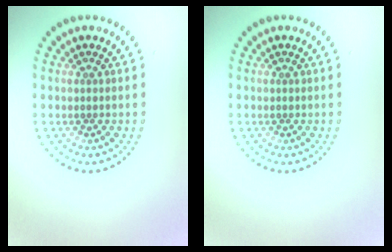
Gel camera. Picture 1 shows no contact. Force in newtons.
{"total": 0.0}